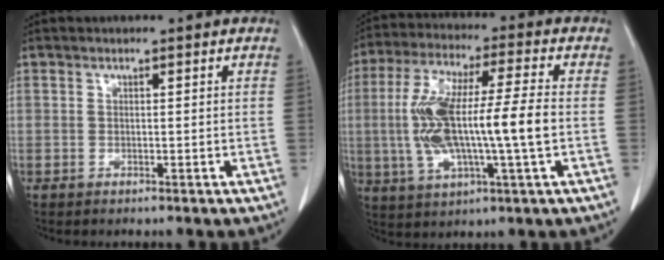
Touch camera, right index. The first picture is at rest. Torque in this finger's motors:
{"motor_torque": [2.14, 0.00, 1.05, 0.21]}